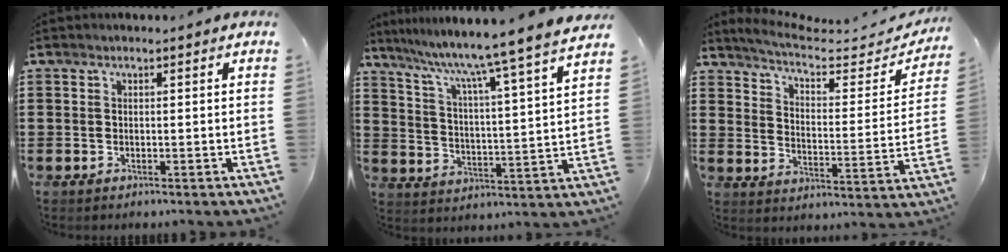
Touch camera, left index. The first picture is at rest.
{"total": 6.8, "force": [5.9, -1.9, 2.9], "torque": [-0.083, -0.057, 0.086]}
{"total": 5.5, "force": [4.9, 1.0, 2.3], "torque": [-0.066, -0.035, 0.078]}